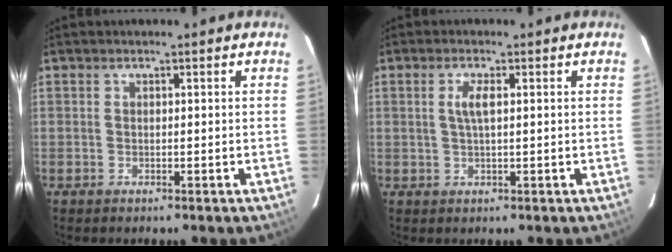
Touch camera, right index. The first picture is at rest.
{"total": 2.6, "force": [0.6, 0.5, 2.5], "torque": [-0.050, 0.002, 0.012]}